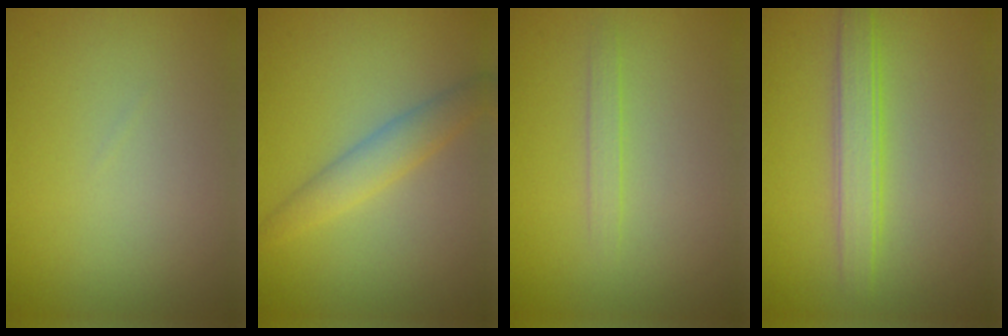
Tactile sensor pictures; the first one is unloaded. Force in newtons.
{"total": 2.9, "press": 2.8, "slide": 0.1}
{"total": 1.1, "press": 1.1, "slide": 0.0}
{"total": 3.0, "press": 2.9, "slide": 0.2}